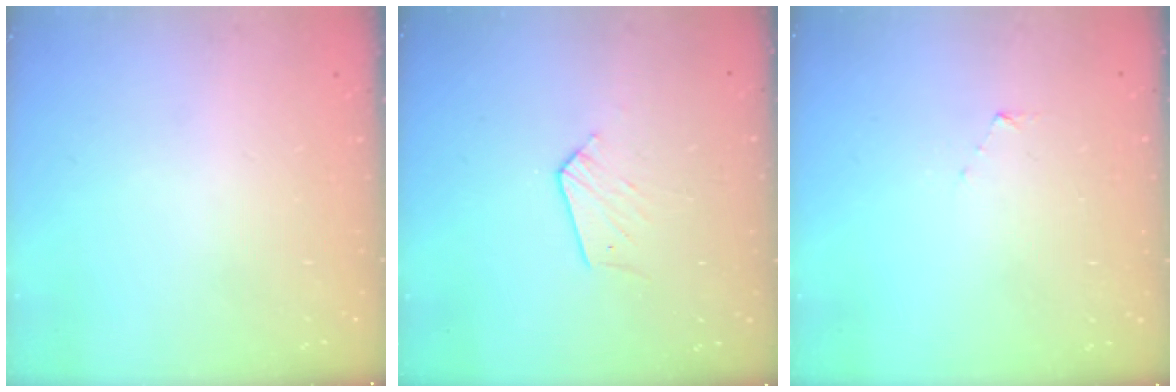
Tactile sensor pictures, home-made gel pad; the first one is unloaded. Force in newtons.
{"total": 4.7, "press": 4.7, "slide": 0.4}
{"total": 2.9, "press": 2.8, "slide": 0.3}